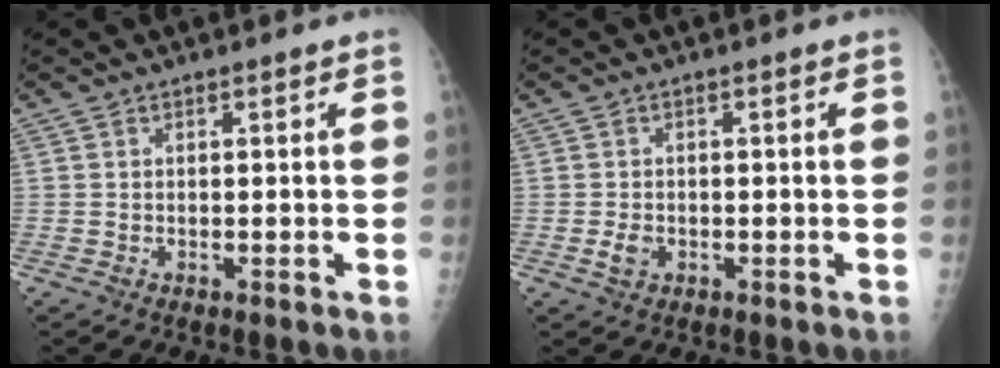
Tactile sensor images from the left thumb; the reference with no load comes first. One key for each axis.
{"total": 2.3, "fx": -0.8, "fy": 1.6, "fz": 1.4, "tx": -0.024, "ty": 0.004, "tz": -0.014}